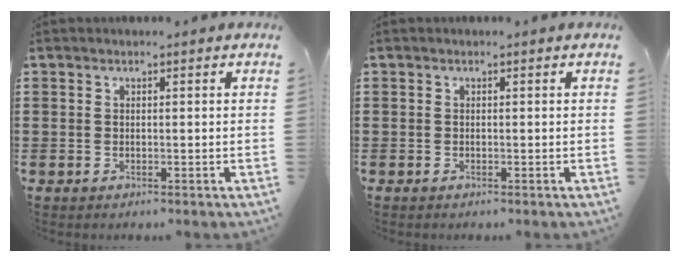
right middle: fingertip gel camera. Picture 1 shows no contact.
{"total": 0.0}